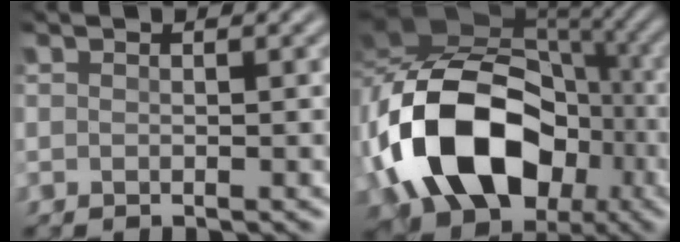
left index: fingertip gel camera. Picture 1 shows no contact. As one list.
[{"total": 15.7, "force": [-4.3, 10.9, 10.4], "torque": [-0.191, 0.002, -0.073]}]